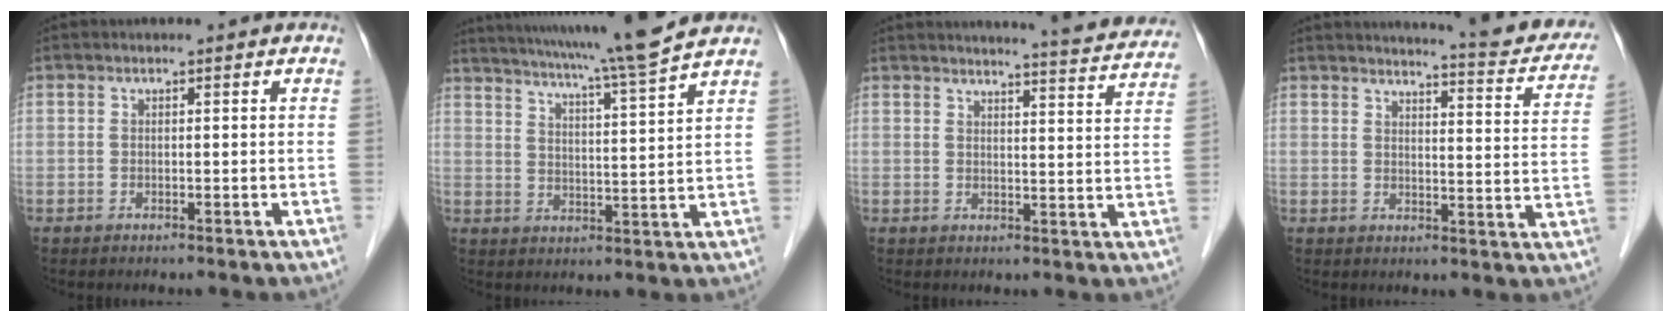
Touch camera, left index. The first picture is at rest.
{"total": 15.2, "force": [13.2, -2.0, 7.2], "torque": [-0.126, -0.018, 0.186]}
{"total": 13.8, "force": [13.4, 0.0, 3.6], "torque": [-0.046, -0.048, 0.141]}
{"total": 15.5, "force": [14.2, 1.6, 5.9], "torque": [-0.065, -0.051, 0.147]}